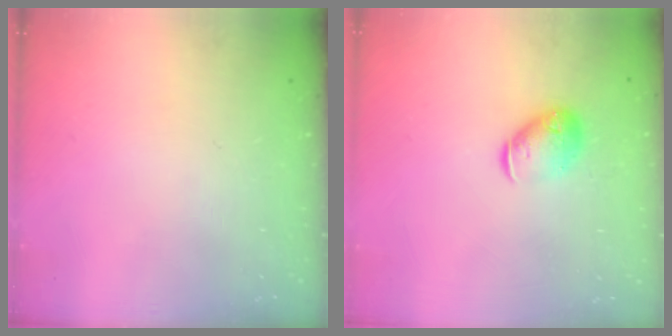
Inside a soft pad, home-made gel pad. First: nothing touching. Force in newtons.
{"total": 10.0, "press": 9.9, "slide": 1.5}